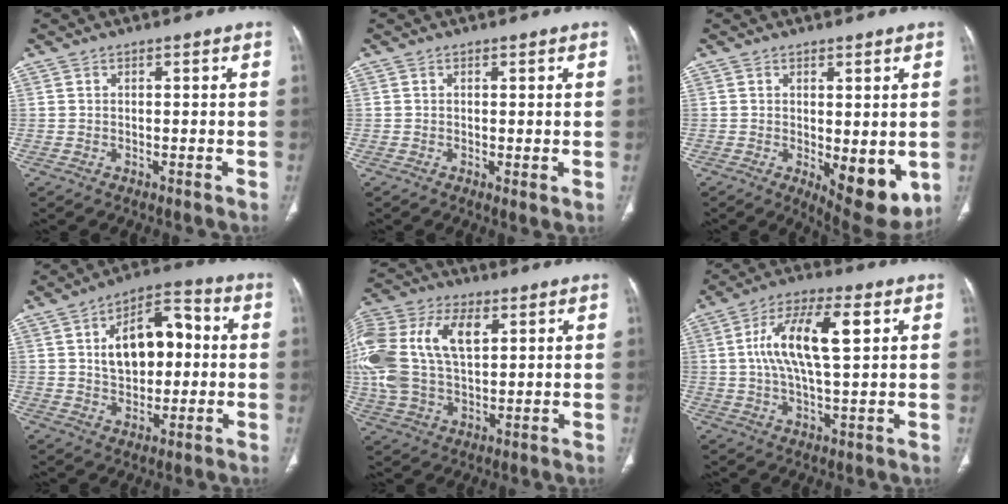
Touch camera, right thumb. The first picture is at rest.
{"total": 1.1, "force": [0.0, 0.3, 1.1], "torque": [-0.023, -0.007, 0.000]}
{"total": 9.7, "force": [-1.5, 4.0, 8.7], "torque": [-0.101, -0.025, -0.007]}
{"total": 13.9, "force": [1.7, 8.4, 10.9], "torque": [-0.141, 0.024, 0.024]}
{"total": 21.2, "force": [5.0, 12.5, 16.3], "torque": [-0.373, 0.017, 0.090]}
{"total": 13.6, "force": [3.1, 4.8, 12.3], "torque": [-0.231, 0.011, 0.053]}